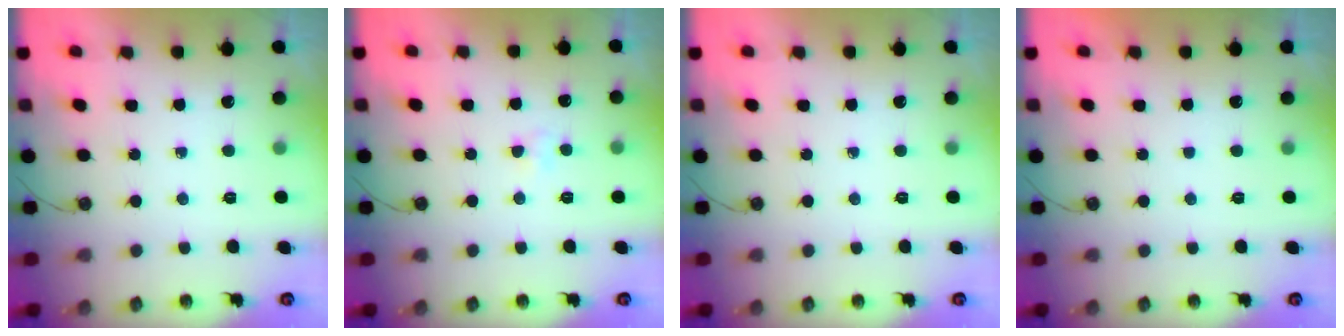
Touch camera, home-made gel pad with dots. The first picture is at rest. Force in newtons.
{"total": 2.3, "press": 2.3, "slide": 0.5}
{"total": 0.0}
{"total": 0.0}